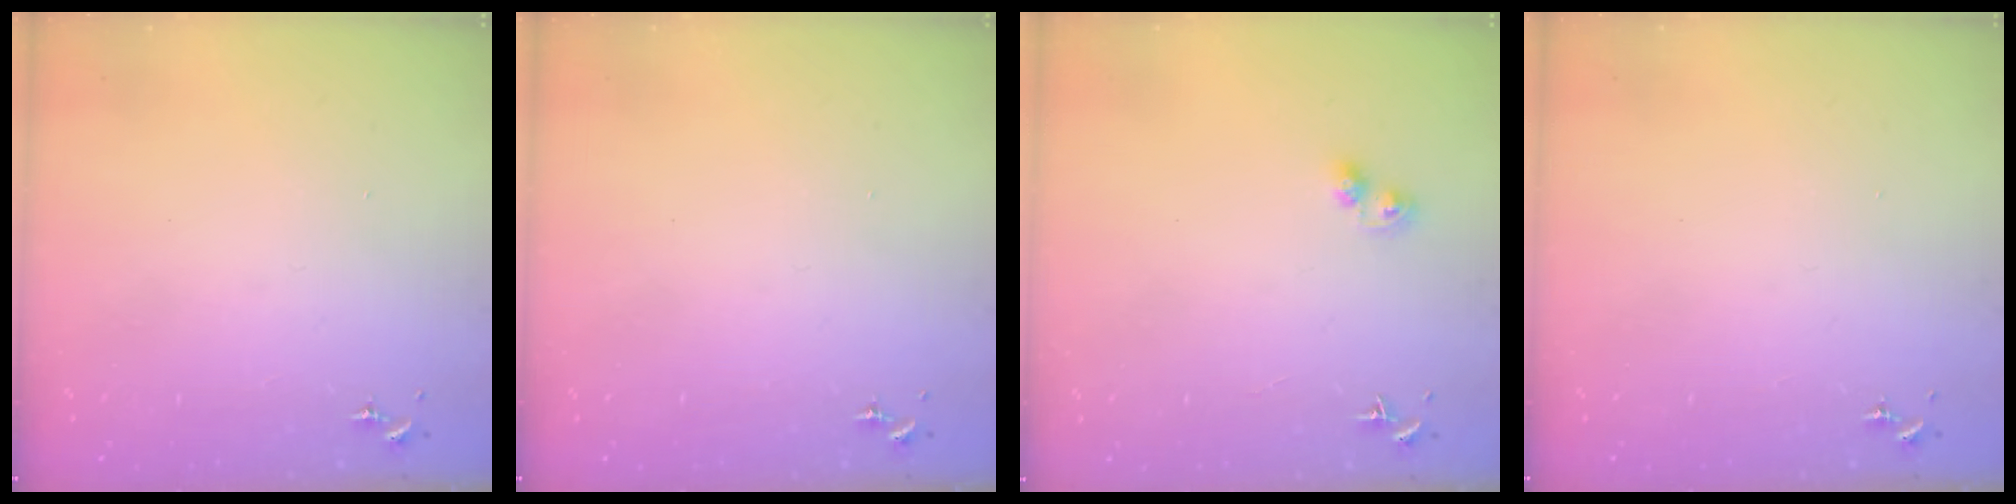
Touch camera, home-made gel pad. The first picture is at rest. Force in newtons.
{"total": 0.0}
{"total": 4.7, "press": 4.7, "slide": 0.4}
{"total": 0.0}